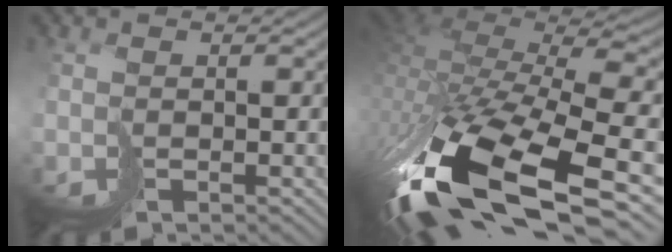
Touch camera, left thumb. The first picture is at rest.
{"total": 15.8, "force": [-6.5, 6.5, 12.8], "torque": [-0.304, -0.011, -0.112]}